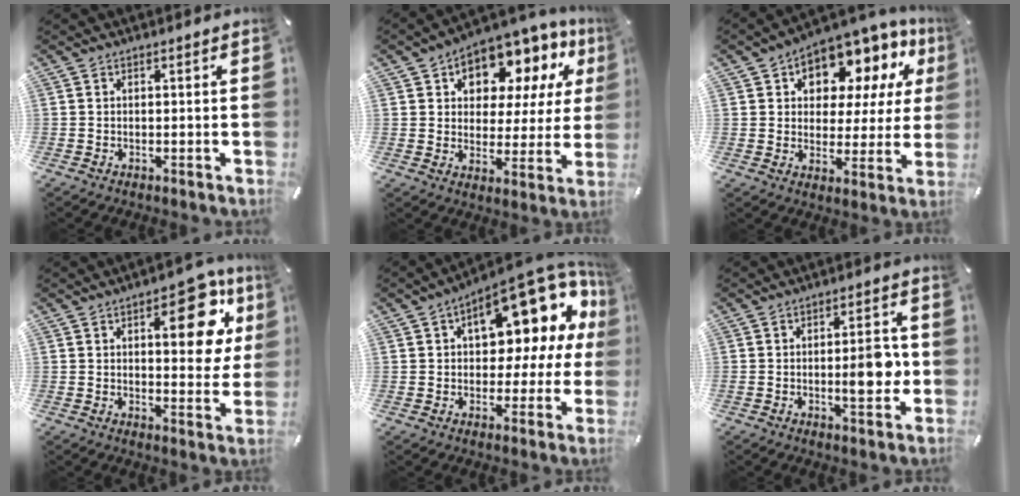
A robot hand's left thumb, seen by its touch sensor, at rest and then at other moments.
{"total": 10.8, "force": [7.1, 7.0, 4.2], "torque": [-0.068, -0.062, 0.125]}
{"total": 10.9, "force": [7.1, 6.9, 4.5], "torque": [-0.073, -0.067, 0.128]}
{"total": 16.1, "force": [5.8, 7.5, 13.0], "torque": [-0.144, -0.024, 0.086]}
{"total": 19.4, "force": [9.1, 9.4, 14.4], "torque": [-0.189, -0.067, 0.148]}
{"total": 8.7, "force": [-0.8, 3.5, 7.9], "torque": [-0.099, 0.000, -0.017]}